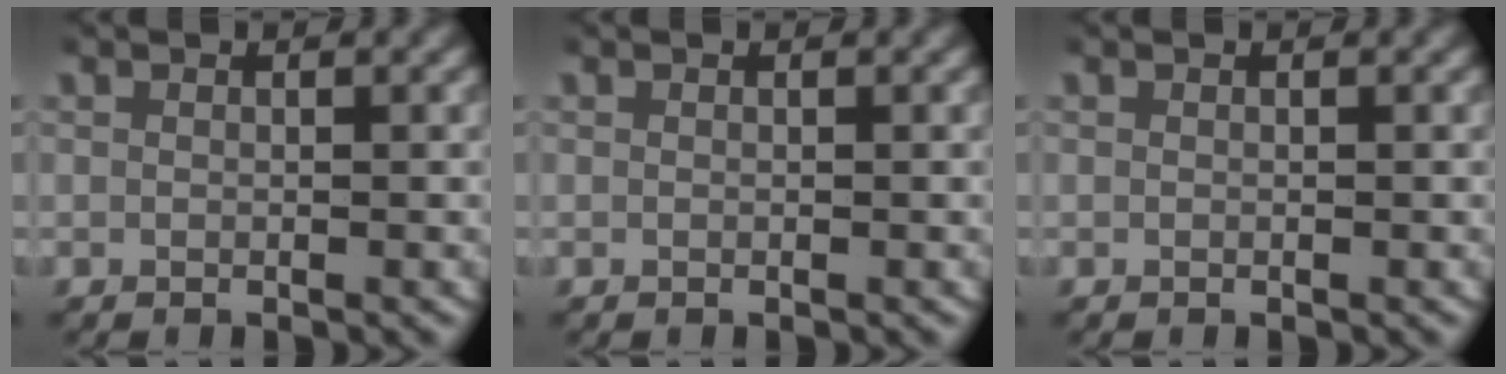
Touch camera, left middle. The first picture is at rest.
{"total": 0.0}
{"total": 0.0}